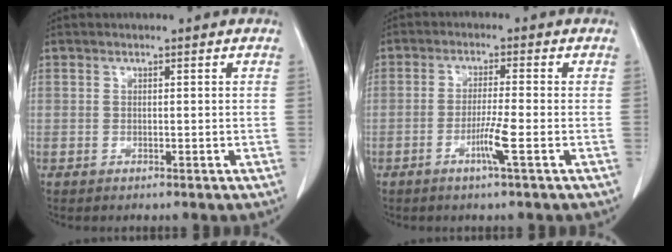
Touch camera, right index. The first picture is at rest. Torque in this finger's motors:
{"motor_torque": [0.16, -0.03, 0.03, 0.03]}